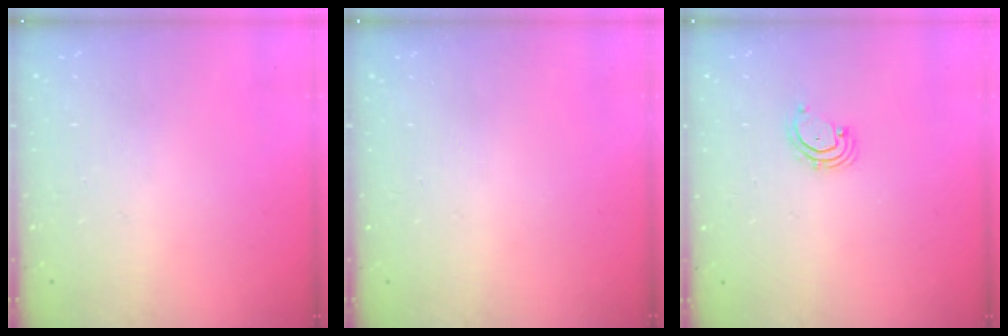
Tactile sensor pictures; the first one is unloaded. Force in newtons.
{"total": 0.0}
{"total": 2.3, "press": 2.3, "slide": 0.5}